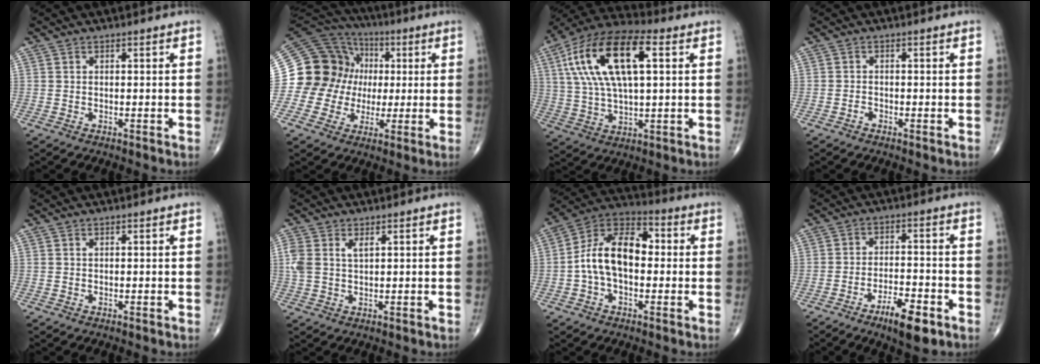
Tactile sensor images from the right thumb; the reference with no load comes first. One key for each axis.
{"total": 17.1, "fx": 0.8, "fy": 16.1, "fz": 5.7, "tx": -0.074, "ty": 0.053, "tz": 0.017}
{"total": 19.8, "fx": 5.3, "fy": 8.3, "fz": 17.2, "tx": -0.330, "ty": 0.020, "tz": 0.087}
{"total": 0.8, "fx": -0.6, "fy": 0.4, "fz": 0.3, "tx": -0.004, "ty": 0.001, "tz": -0.016}
{"total": 0.0}
{"total": 4.3, "fx": 1.5, "fy": 2.1, "fz": 3.4, "tx": -0.086, "ty": 0.011, "tz": 0.036}
{"total": 13.8, "fx": -0.3, "fy": 8.3, "fz": 11.1, "tx": -0.185, "ty": 0.040, "tz": -0.019}
{"total": 8.6, "fx": -4.9, "fy": 2.6, "fz": 6.5, "tx": -0.106, "ty": 0.023, "tz": -0.076}